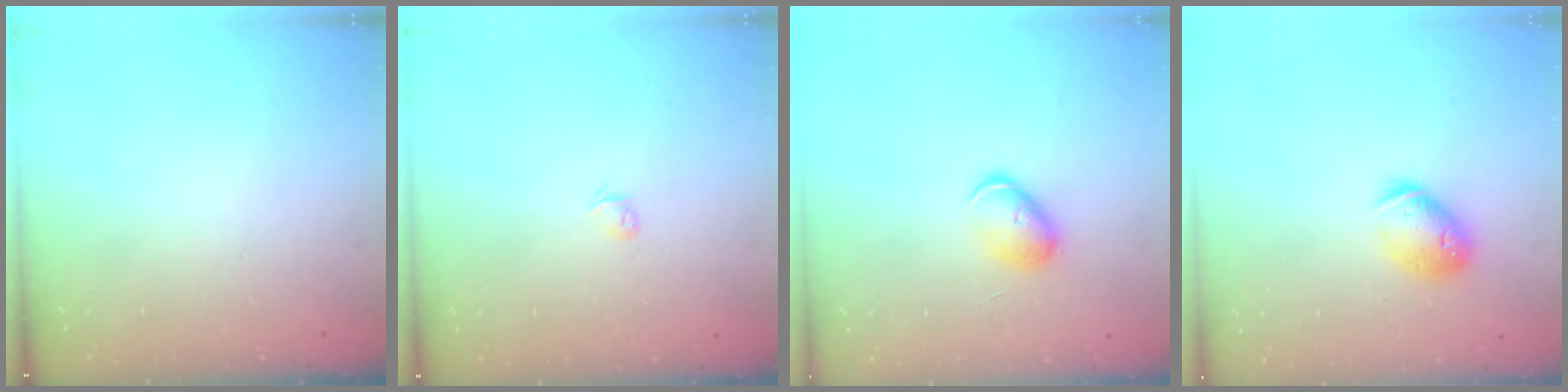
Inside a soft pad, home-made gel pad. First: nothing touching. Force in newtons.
{"total": 2.6, "press": 2.5, "slide": 0.6}
{"total": 6.0, "press": 6.0, "slide": 0.2}
{"total": 10.5, "press": 10.4, "slide": 1.5}